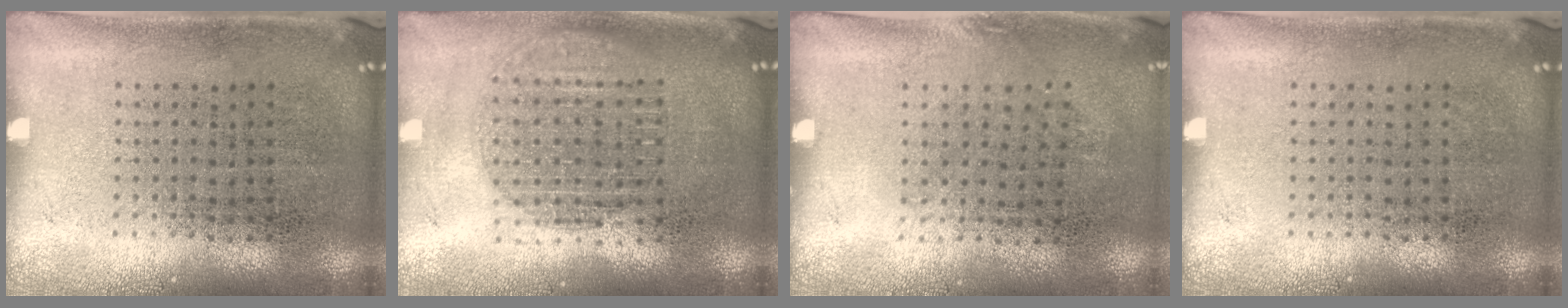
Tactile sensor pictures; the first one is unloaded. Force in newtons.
{"total": 1.7, "press": 1.5, "slide": 0.9}
{"total": 0.9, "press": 0.7, "slide": 0.6}
{"total": 0.0}